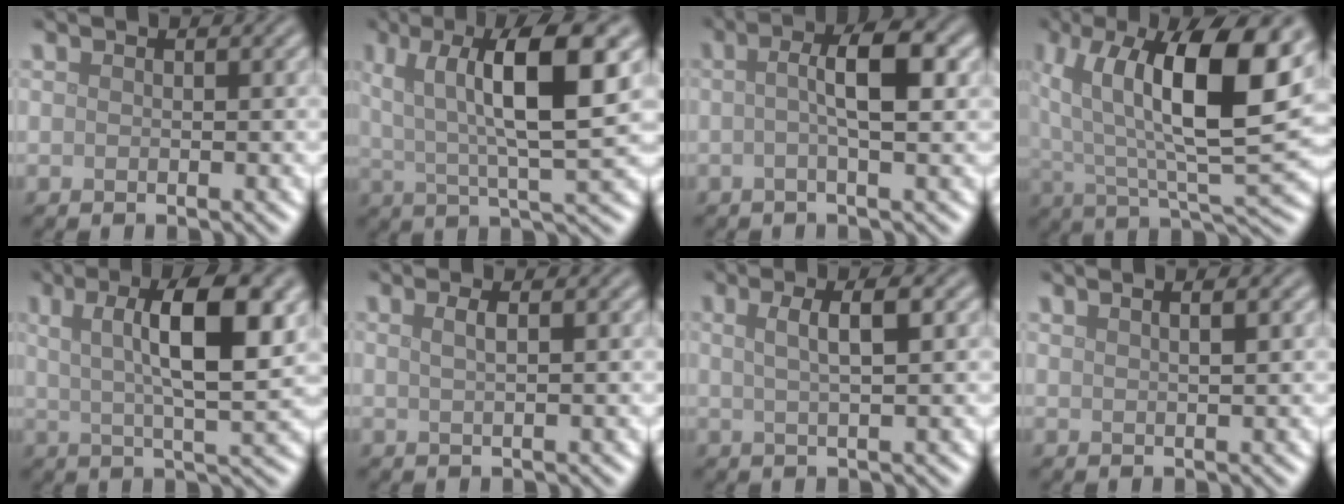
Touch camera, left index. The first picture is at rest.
{"total": 9.9, "force": [3.2, 2.4, 9.1], "torque": [-0.143, 0.002, 0.057]}
{"total": 4.6, "force": [0.4, 0.9, 4.5], "torque": [-0.067, 0.012, 0.002]}
{"total": 13.2, "force": [4.7, 4.2, 11.6], "torque": [-0.190, 0.009, 0.077]}
{"total": 9.3, "force": [2.7, 2.4, 8.5], "torque": [-0.117, 0.005, 0.042]}
{"total": 1.6, "force": [0.6, 0.6, 1.4], "torque": [-0.017, 0.005, 0.004]}
{"total": 3.3, "force": [0.9, 0.9, 3.1], "torque": [-0.040, 0.007, 0.011]}
{"total": 2.4, "force": [1.4, 1.0, 1.8], "torque": [-0.005, 0.006, -0.003]}